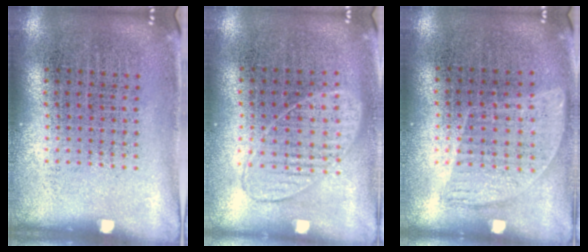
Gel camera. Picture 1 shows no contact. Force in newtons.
{"total": 1.0, "press": 0.9, "slide": 0.4}
{"total": 1.0, "press": 0.8, "slide": 0.5}